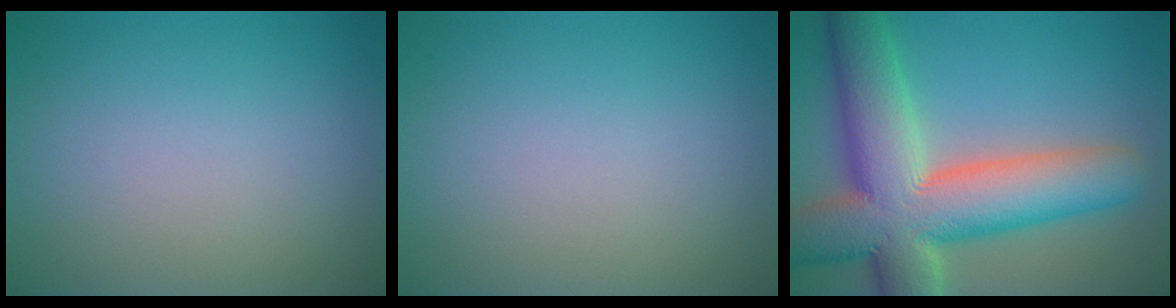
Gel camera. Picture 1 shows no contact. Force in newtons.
{"total": 0.0}
{"total": 13.5, "press": 13.4, "slide": 1.0}